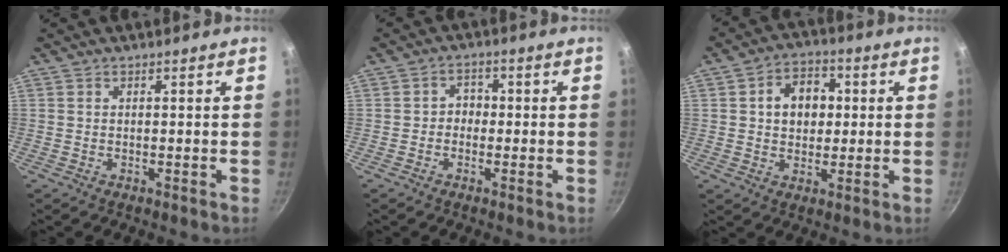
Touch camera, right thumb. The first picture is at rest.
{"total": 2.6, "force": [-0.7, 2.3, 1.1], "torque": [0.004, 0.011, -0.017]}
{"total": 8.6, "force": [1.3, 6.6, 5.4], "torque": [-0.050, 0.008, 0.014]}